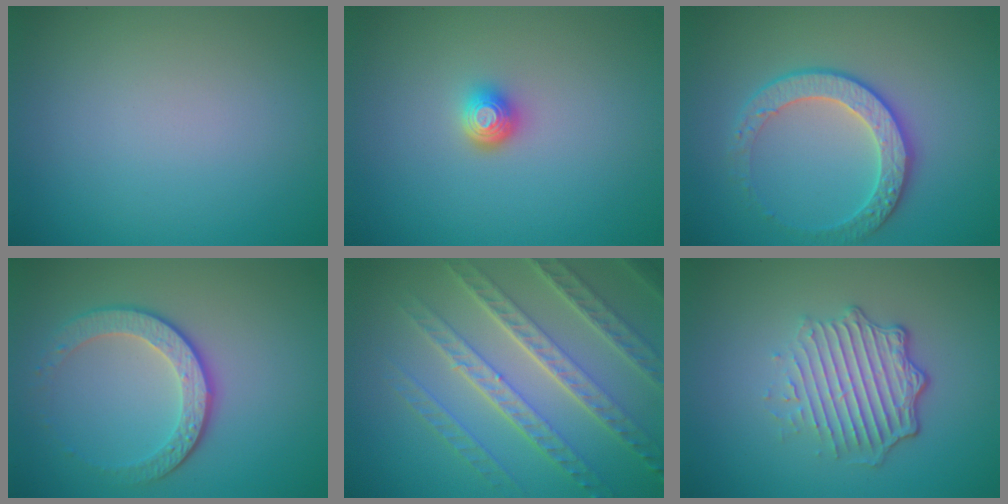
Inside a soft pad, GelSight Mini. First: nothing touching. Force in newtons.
{"total": 1.7, "press": 1.3, "slide": 1.1}
{"total": 3.7, "press": 3.5, "slide": 1.2}
{"total": 4.0, "press": 3.1, "slide": 2.5}
{"total": 7.9, "press": 5.4, "slide": 5.8}
{"total": 5.2, "press": 3.5, "slide": 3.8}